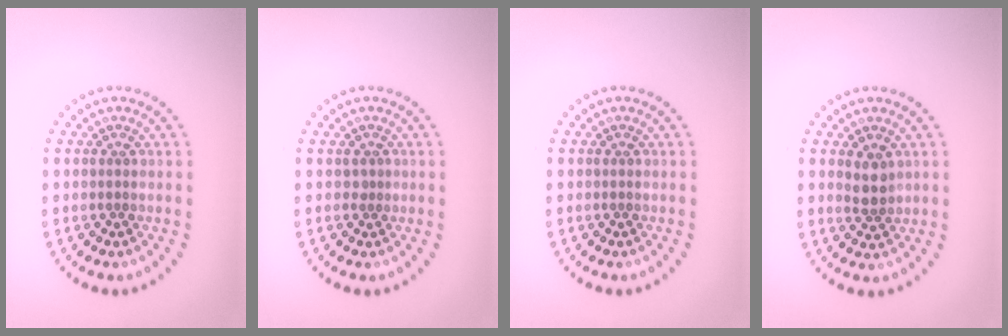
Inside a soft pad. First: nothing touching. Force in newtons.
{"total": 0.5, "press": 0.2, "slide": 0.5}
{"total": 0.0}
{"total": 2.0, "press": 1.8, "slide": 0.9}